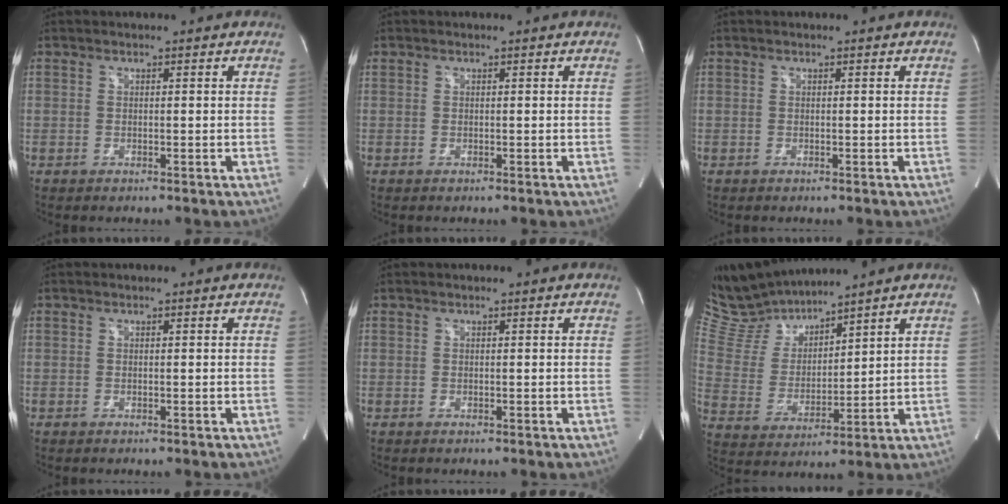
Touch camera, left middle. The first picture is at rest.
{"total": 0.0}
{"total": 0.0}
{"total": 0.0}
{"total": 0.0}
{"total": 9.1, "force": [9.0, 1.0, 0.6], "torque": [-0.037, 0.011, 0.200]}